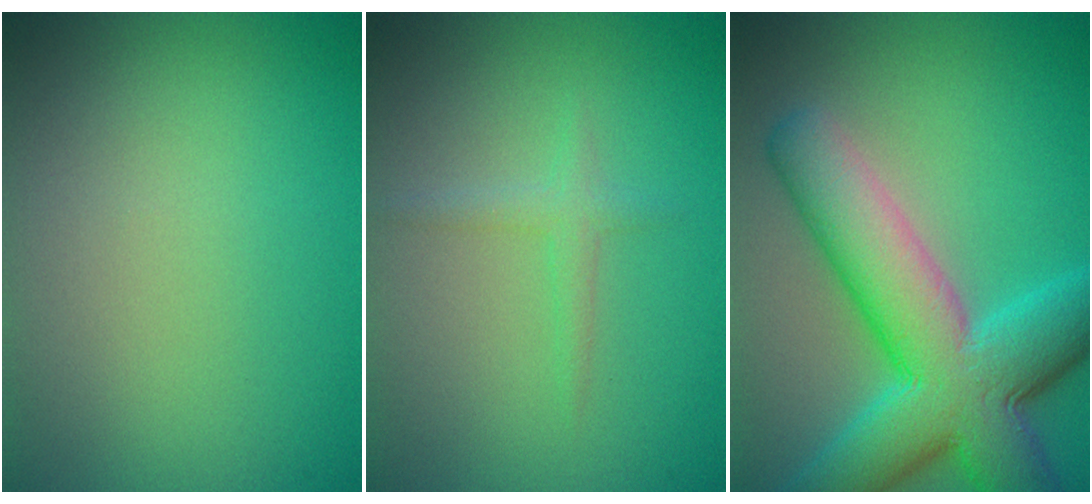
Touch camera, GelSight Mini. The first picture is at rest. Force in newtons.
{"total": 1.3, "press": 1.3, "slide": 0.1}
{"total": 11.6, "press": 11.6, "slide": 0.4}